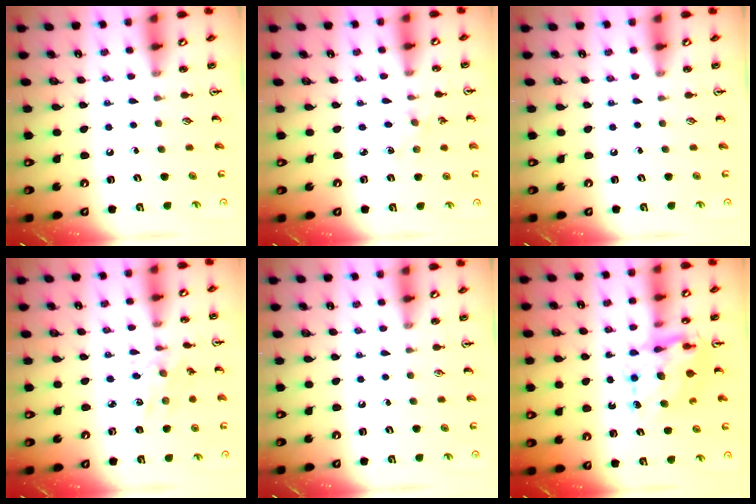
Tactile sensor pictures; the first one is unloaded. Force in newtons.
{"total": 2.3, "press": 2.3, "slide": 0.4}
{"total": 0.0}
{"total": 3.9, "press": 3.7, "slide": 1.4}
{"total": 0.0}
{"total": 9.0, "press": 8.9, "slide": 0.9}